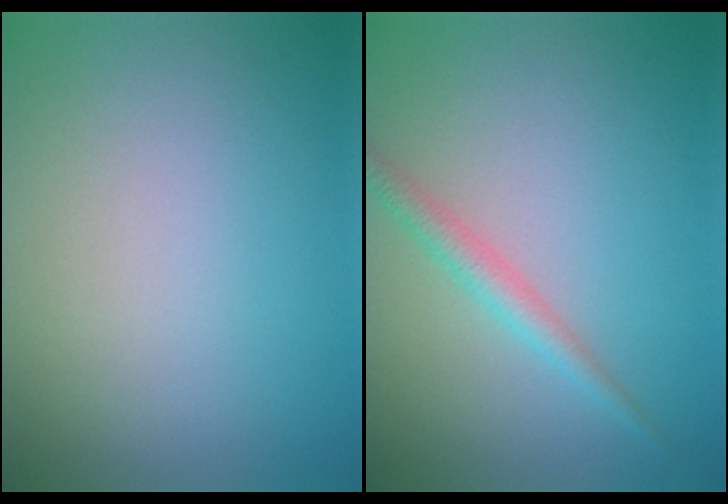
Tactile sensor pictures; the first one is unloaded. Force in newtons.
{"total": 2.0, "press": 2.0, "slide": 0.0}